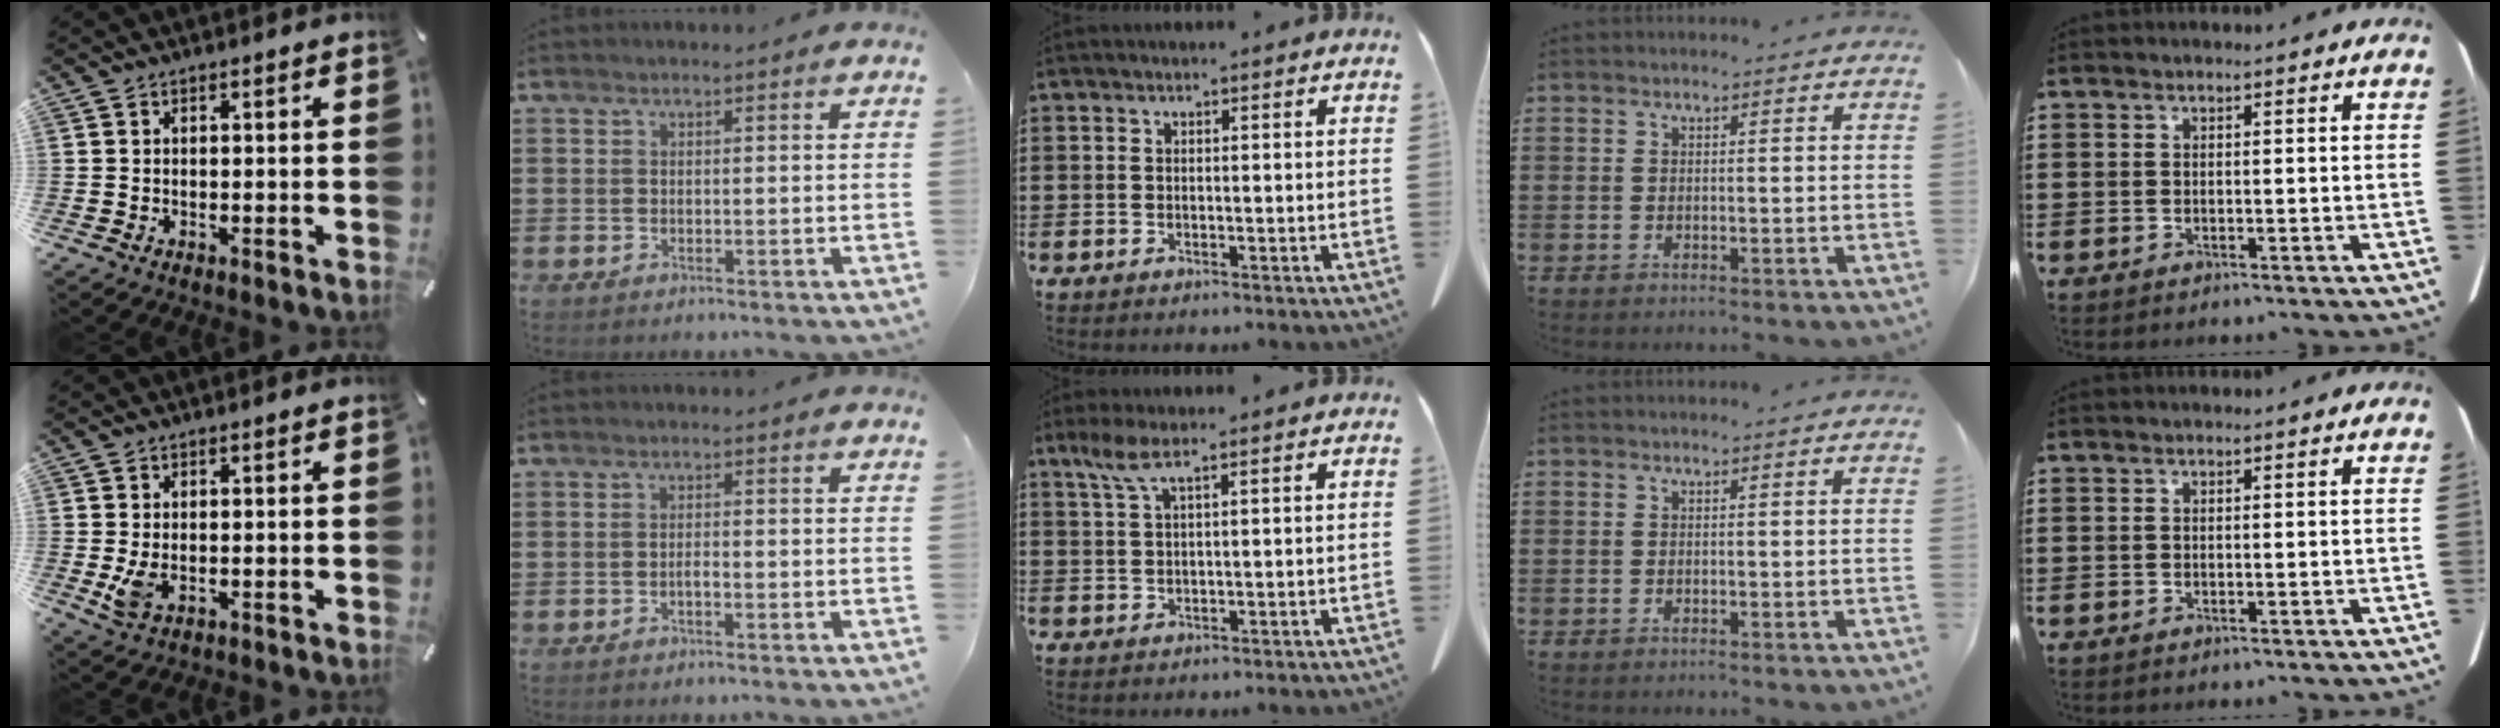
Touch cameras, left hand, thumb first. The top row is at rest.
{"thumb": {"total": 4.3, "force": [-0.5, 2.4, 3.6], "torque": [-0.072, -0.005, -0.011]}, "index": {"total": 1.1, "force": [-0.6, 0.2, 0.9], "torque": [-0.019, -0.002, -0.011]}, "middle": {"total": 3.2, "force": [1.9, 0.4, 2.5], "torque": [-0.062, -0.002, 0.032]}}